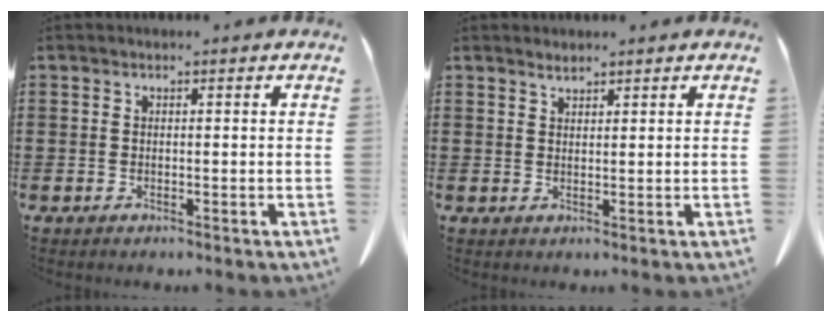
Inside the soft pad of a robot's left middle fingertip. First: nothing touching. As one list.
[{"total": 1.4, "force": [1.3, 0.3, 0.5], "torque": [-0.011, -0.001, 0.025]}]